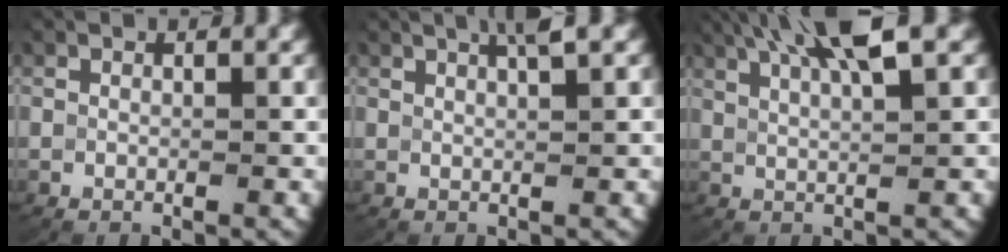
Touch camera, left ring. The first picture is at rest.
{"total": 4.3, "force": [3.0, 1.1, 2.9], "torque": [-0.045, 0.012, 0.045]}
{"total": 6.1, "force": [4.0, 0.9, 4.5], "torque": [-0.086, 0.009, 0.069]}